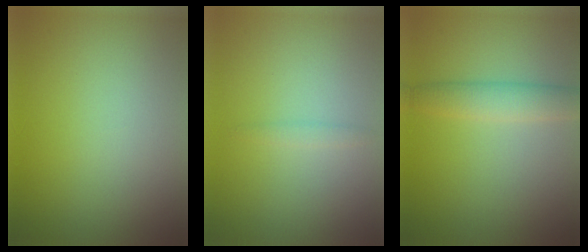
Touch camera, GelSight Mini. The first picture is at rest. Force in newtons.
{"total": 0.8, "press": 0.8, "slide": 0.0}
{"total": 2.9, "press": 2.9, "slide": 0.0}